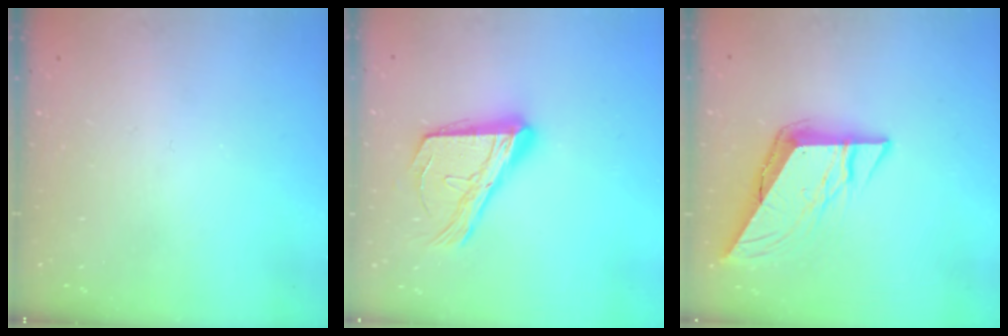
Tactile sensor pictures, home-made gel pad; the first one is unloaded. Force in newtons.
{"total": 17.3, "press": 17.2, "slide": 1.0}
{"total": 9.8, "press": 9.8, "slide": 0.6}